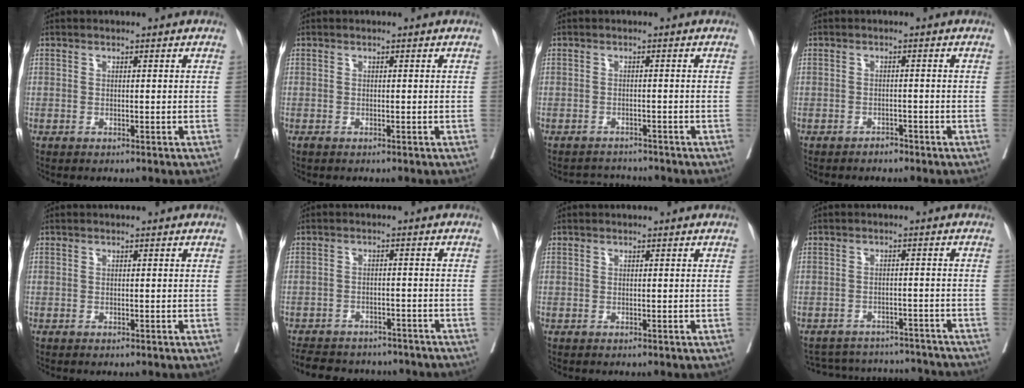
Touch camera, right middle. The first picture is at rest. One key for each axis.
{"total": 0.0}
{"total": 2.9, "fx": -2.8, "fy": 0.1, "fz": -0.8, "tx": 0.013, "ty": -0.008, "tz": -0.043}
{"total": 1.2, "fx": -1.1, "fy": 0.5, "fz": 0.2, "tx": -0.006, "ty": 0.002, "tz": -0.017}
{"total": 0.0}
{"total": 16.3, "fx": -14.2, "fy": 5.9, "fz": 5.4, "tx": -0.125, "ty": -0.002, "tz": -0.177}
{"total": 0.0}
{"total": 14.2, "fx": -13.5, "fy": 3.6, "fz": 2.3, "tx": -0.043, "ty": 0.018, "tz": -0.164}